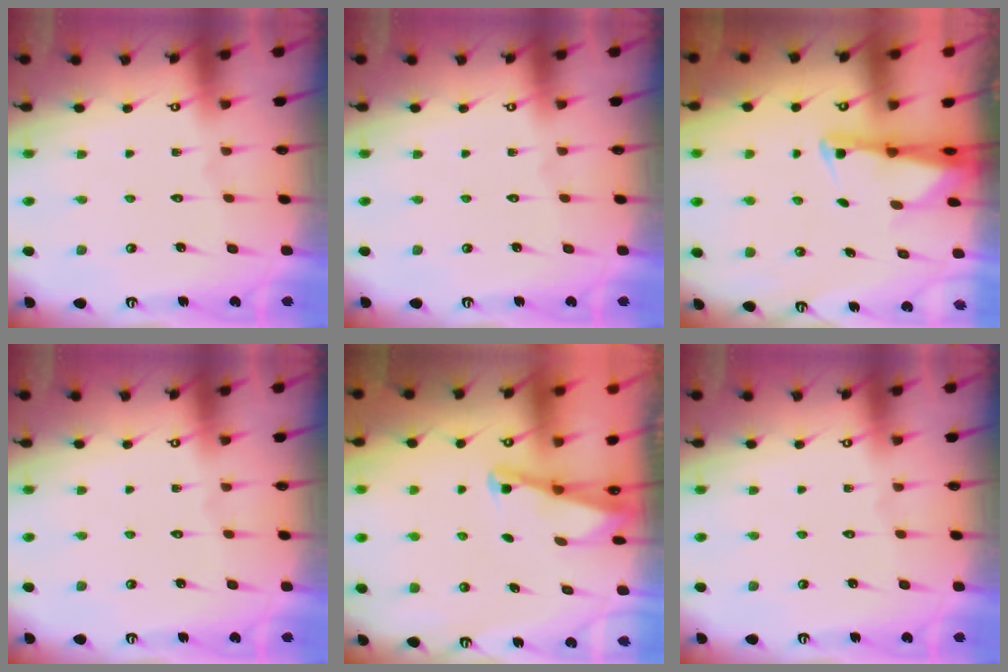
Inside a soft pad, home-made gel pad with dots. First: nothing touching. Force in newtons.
{"total": 0.0}
{"total": 2.4, "press": 2.3, "slide": 0.5}
{"total": 0.0}
{"total": 2.0, "press": 2.0, "slide": 0.3}
{"total": 0.0}